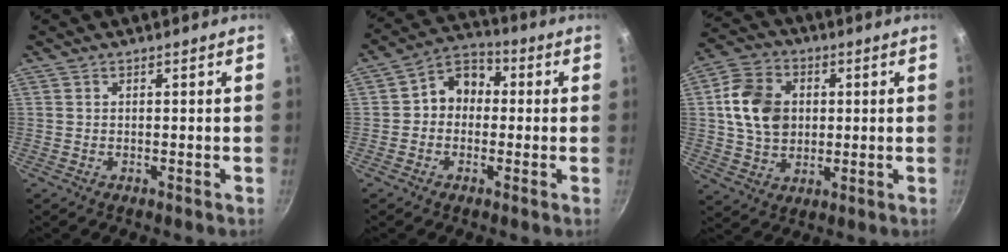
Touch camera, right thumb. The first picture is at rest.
{"total": 7.8, "force": [0.1, 6.5, 4.3], "torque": [-0.028, 0.025, -0.019]}
{"total": 12.6, "force": [1.8, 9.8, 7.7], "torque": [-0.117, 0.005, 0.026]}